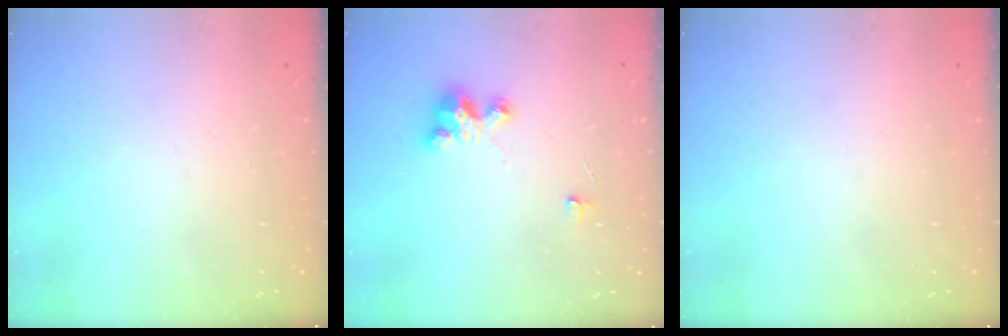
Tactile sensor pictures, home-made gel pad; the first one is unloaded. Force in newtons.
{"total": 4.0, "press": 4.0, "slide": 0.2}
{"total": 0.0}